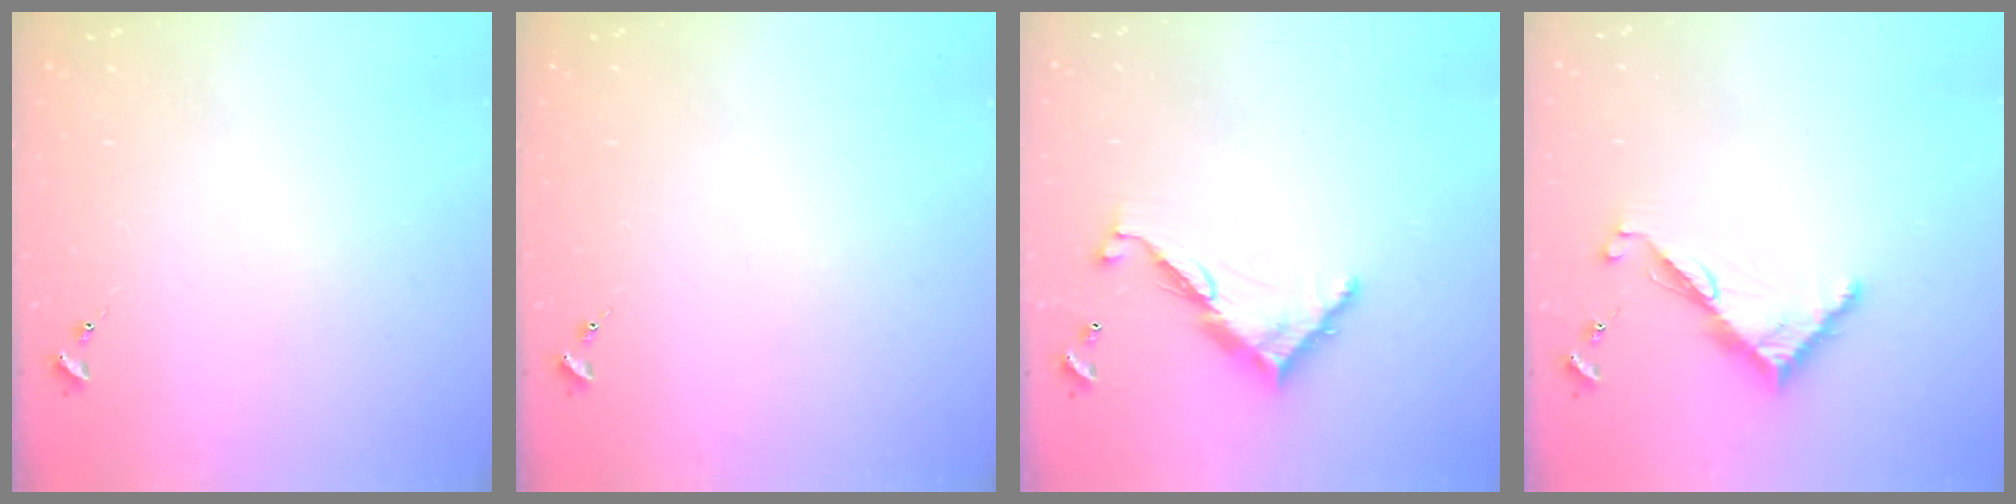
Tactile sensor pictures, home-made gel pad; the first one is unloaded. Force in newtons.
{"total": 0.0}
{"total": 9.7, "press": 9.7, "slide": 0.4}
{"total": 7.2, "press": 7.2, "slide": 0.3}